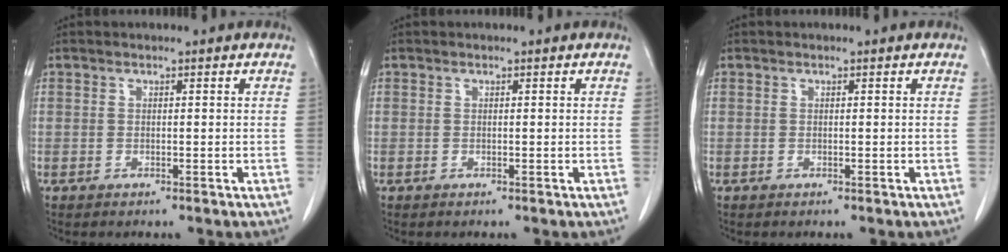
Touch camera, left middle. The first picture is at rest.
{"total": 0.0}
{"total": 0.0}